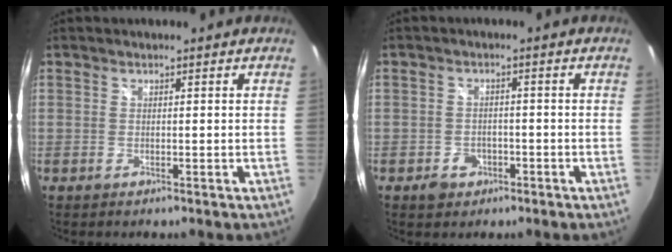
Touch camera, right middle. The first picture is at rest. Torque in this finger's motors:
{"motor_torque": [0.48, -0.49, 0.02, 0.04]}